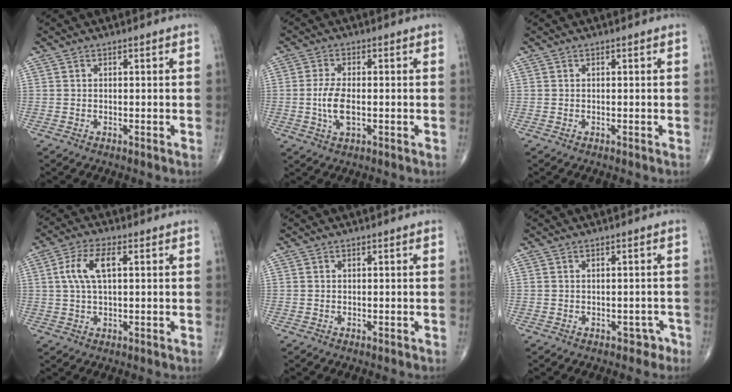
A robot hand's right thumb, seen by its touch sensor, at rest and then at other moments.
{"total": 5.6, "force": [-0.6, 2.6, 5.0], "torque": [-0.105, -0.003, -0.013]}
{"total": 0.0}
{"total": 7.1, "force": [1.5, 3.1, 6.2], "torque": [-0.138, 0.013, 0.028]}
{"total": 0.0}
{"total": 2.0, "force": [-1.0, 1.6, 0.8], "torque": [0.004, 0.013, -0.010]}